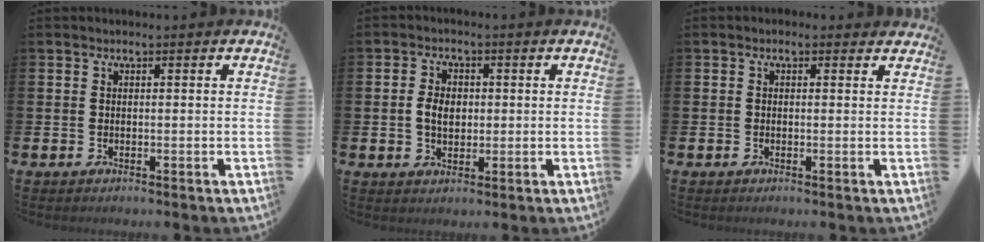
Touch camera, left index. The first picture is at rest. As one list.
[{"total": 3.6, "force": [0.2, 2.6, 2.5], "torque": [-0.031, 0.004, -0.003]}, {"total": 0.6, "force": [0.1, 0.5, 0.3], "torque": [-0.003, 0.004, -0.001]}]